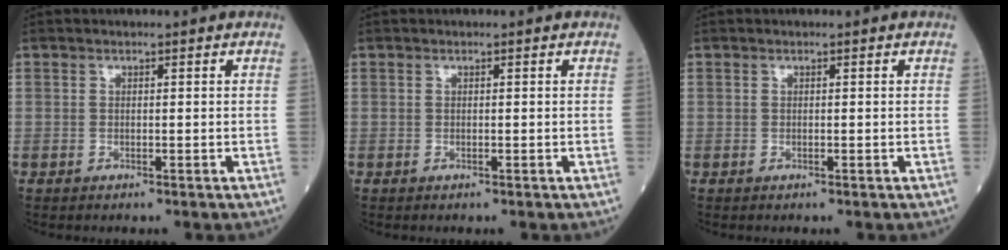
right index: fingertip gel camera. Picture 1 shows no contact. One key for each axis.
{"total": 0.0}
{"total": 0.0}